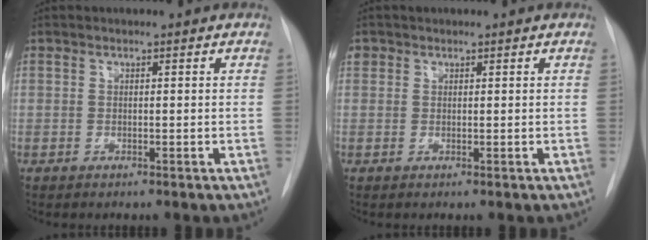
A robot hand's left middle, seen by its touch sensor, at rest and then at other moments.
{"total": 1.2, "force": [0.6, 1.0, 0.1], "torque": [0.009, 0.008, 0.009]}